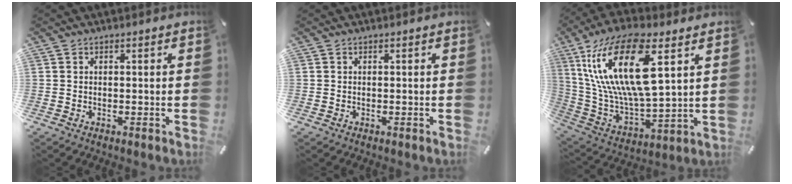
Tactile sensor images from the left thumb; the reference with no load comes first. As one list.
[{"total": 0.0}, {"total": 22.7, "force": [9.3, 8.7, 18.8], "torque": [-0.394, -0.028, 0.147]}]